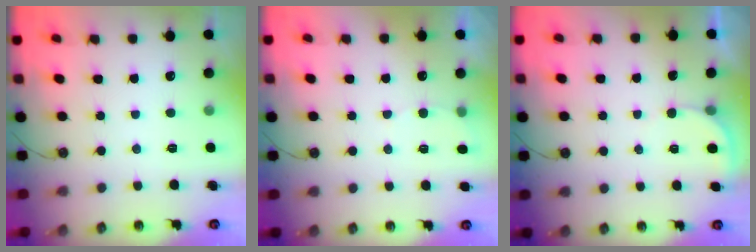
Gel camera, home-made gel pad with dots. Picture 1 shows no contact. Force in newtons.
{"total": 4.1, "press": 3.9, "slide": 1.3}
{"total": 2.9, "press": 2.9, "slide": 0.2}